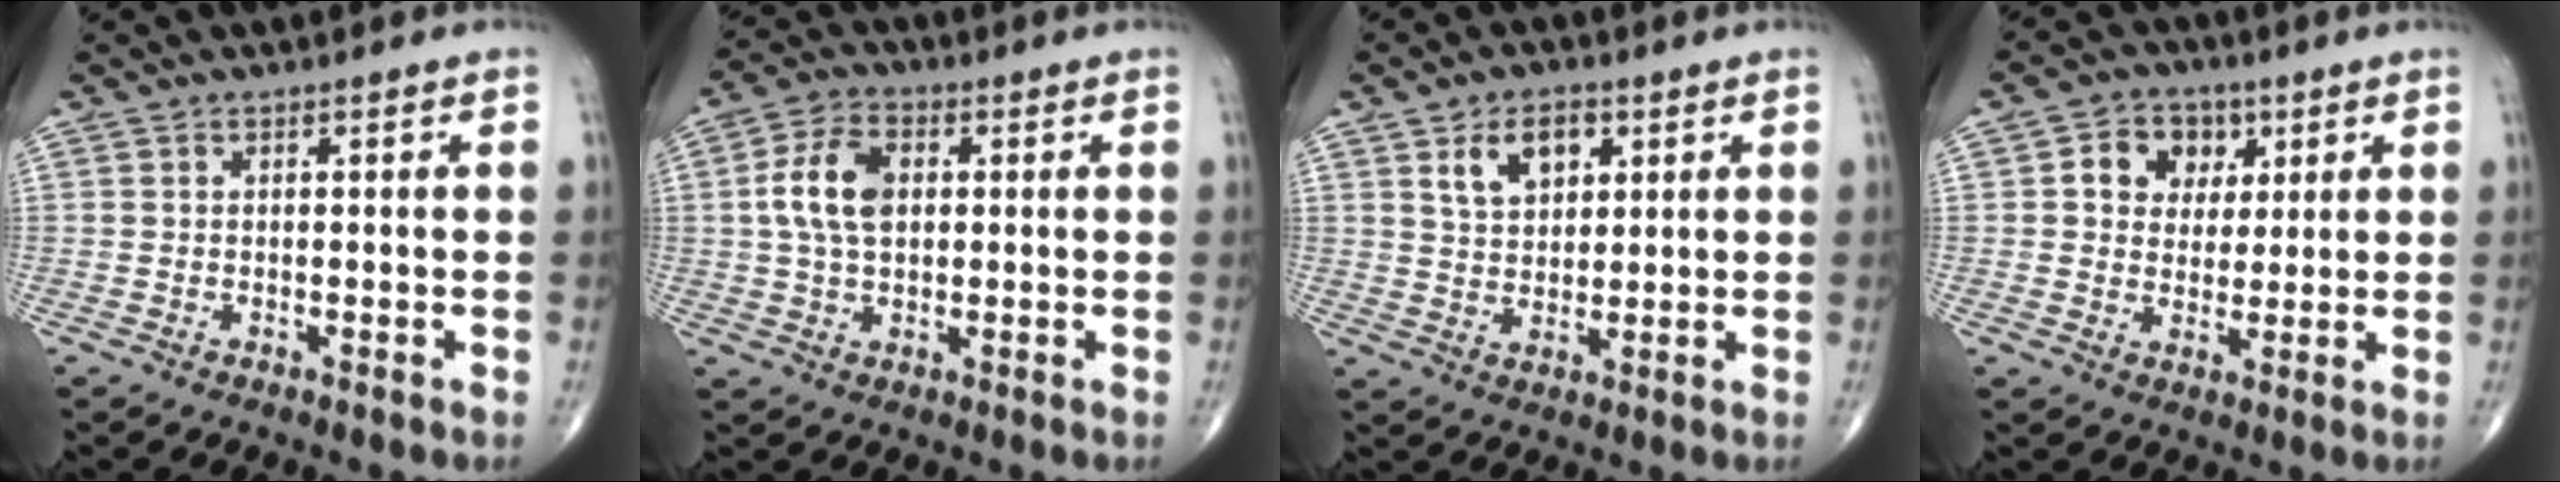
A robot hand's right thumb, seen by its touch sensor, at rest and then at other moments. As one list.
[{"total": 9.0, "force": [1.3, 5.6, 6.9], "torque": [-0.128, 0.010, 0.022]}, {"total": 7.6, "force": [3.4, 4.8, 4.9], "torque": [-0.061, -0.013, 0.062]}, {"total": 8.0, "force": [2.7, 6.6, 3.7], "torque": [-0.018, -0.004, 0.040]}]